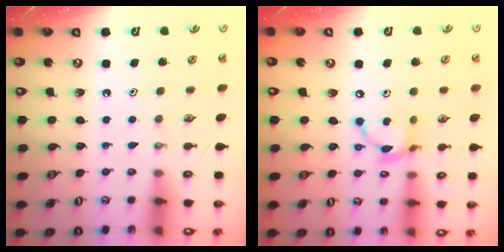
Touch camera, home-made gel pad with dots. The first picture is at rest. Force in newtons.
{"total": 11.1, "press": 11.1, "slide": 0.6}